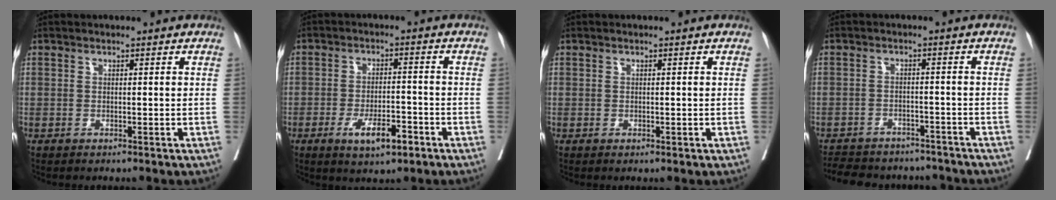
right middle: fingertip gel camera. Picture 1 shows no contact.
{"total": 6.5, "force": [-3.5, 2.0, 5.2], "torque": [-0.086, -0.004, -0.052]}
{"total": 0.0}
{"total": 13.8, "force": [-12.4, 5.0, 3.7], "torque": [-0.081, 0.009, -0.161]}